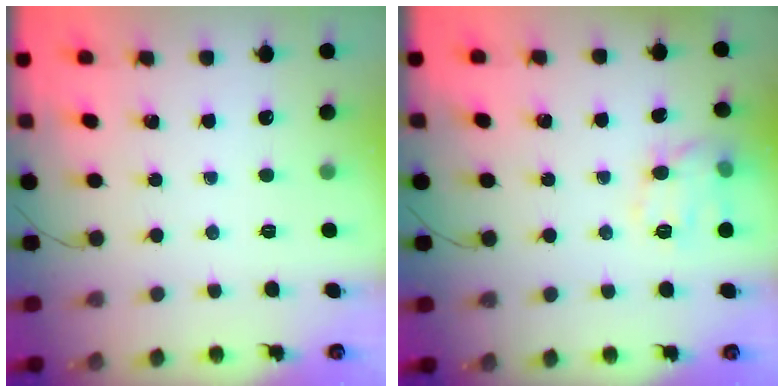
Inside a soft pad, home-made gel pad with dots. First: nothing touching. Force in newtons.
{"total": 8.9, "press": 8.9, "slide": 0.7}